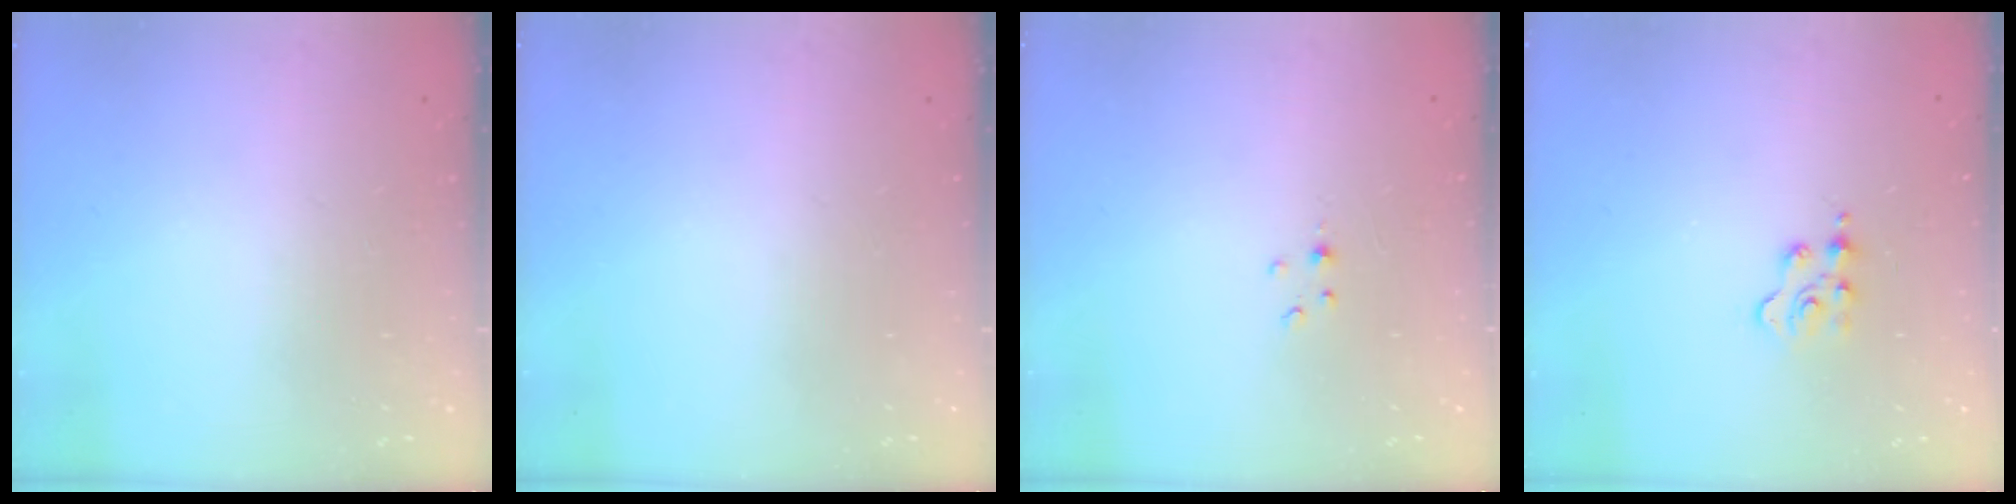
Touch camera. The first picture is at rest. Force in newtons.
{"total": 0.0}
{"total": 1.0, "press": 1.0, "slide": 0.2}
{"total": 2.4, "press": 2.3, "slide": 0.5}